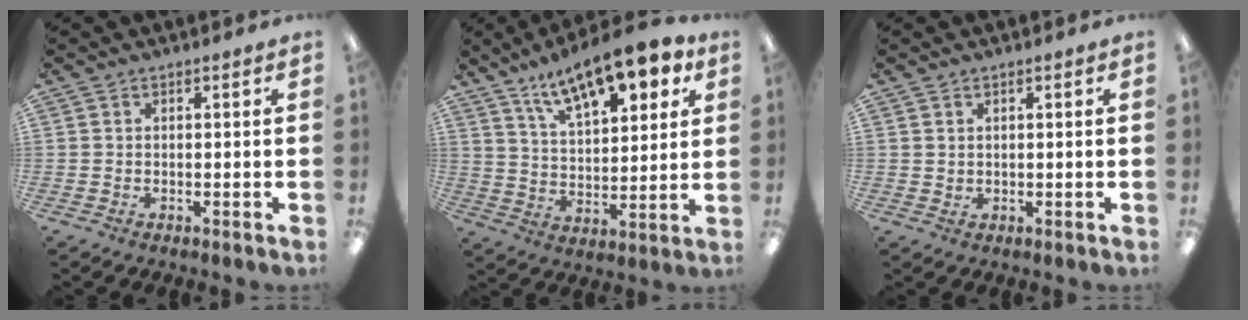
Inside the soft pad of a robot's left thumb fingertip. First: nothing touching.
{"total": 15.1, "force": [11.2, 5.3, 8.7], "torque": [-0.149, -0.054, 0.193]}
{"total": 1.0, "force": [0.7, 0.6, 0.2], "torque": [-0.004, 0.002, 0.013]}